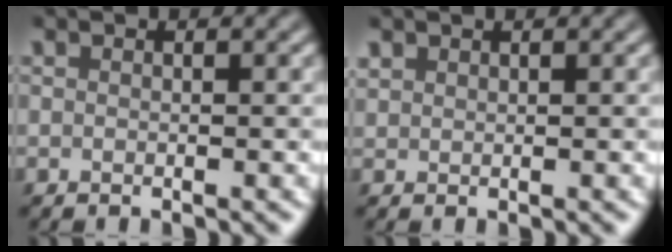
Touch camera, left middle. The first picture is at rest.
{"total": 0.8, "force": [0.7, 0.4, 0.0], "torque": [-0.001, 0.000, 0.018]}